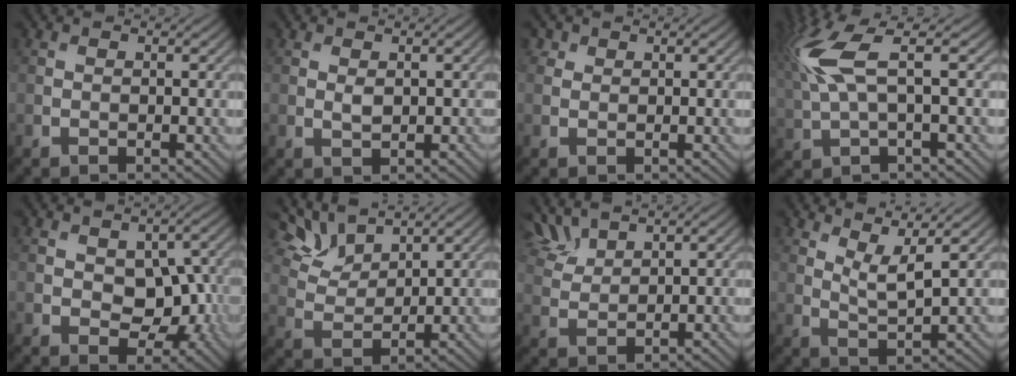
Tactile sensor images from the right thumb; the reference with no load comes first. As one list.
[{"total": 1.1, "force": [0.3, 0.6, 0.9], "torque": [-0.014, -0.005, 0.010]}, {"total": 1.2, "force": [0.8, 0.9, 0.1], "torque": [0.004, 0.000, 0.011]}, {"total": 7.9, "force": [2.5, 1.8, 7.3], "torque": [-0.176, 0.020, 0.049]}, {"total": 6.2, "force": [-0.1, 4.3, 4.5], "torque": [-0.069, -0.011, 0.003]}, {"total": 6.8, "force": [5.4, 2.3, 3.4], "torque": [-0.077, 0.008, 0.104]}, {"total": 4.2, "force": [3.6, 1.1, 1.8], "torque": [-0.053, 0.011, 0.078]}, {"total": 4.6, "force": [3.3, 0.7, 3.1], "torque": [-0.067, -0.008, 0.069]}]